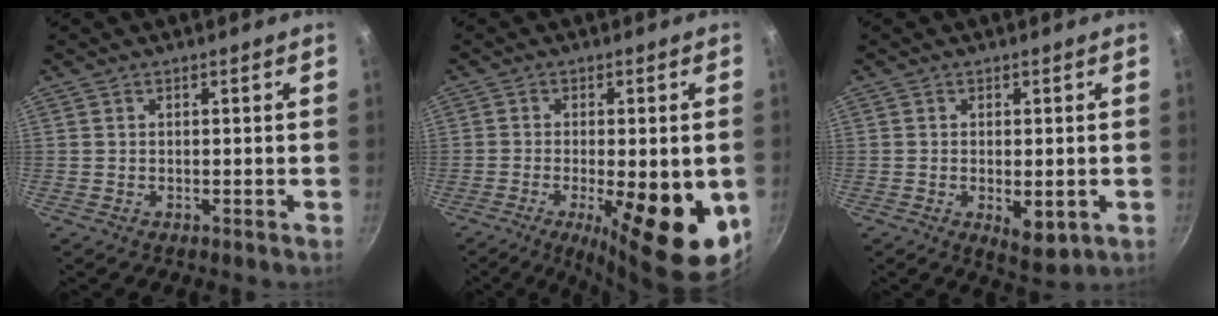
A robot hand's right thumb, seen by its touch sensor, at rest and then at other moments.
{"total": 17.9, "force": [-5.0, 6.3, 16.0], "torque": [-0.210, -0.002, -0.060]}
{"total": 5.6, "force": [-1.3, 2.6, 4.8], "torque": [-0.065, -0.010, -0.010]}